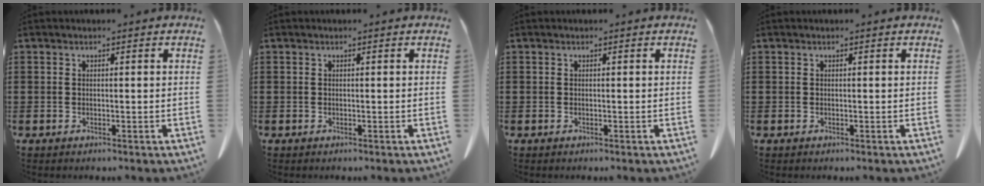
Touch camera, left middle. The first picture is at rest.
{"total": 0.0}
{"total": 0.0}
{"total": 0.0}